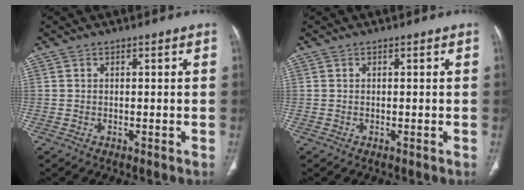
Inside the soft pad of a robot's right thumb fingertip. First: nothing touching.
{"total": 0.0}